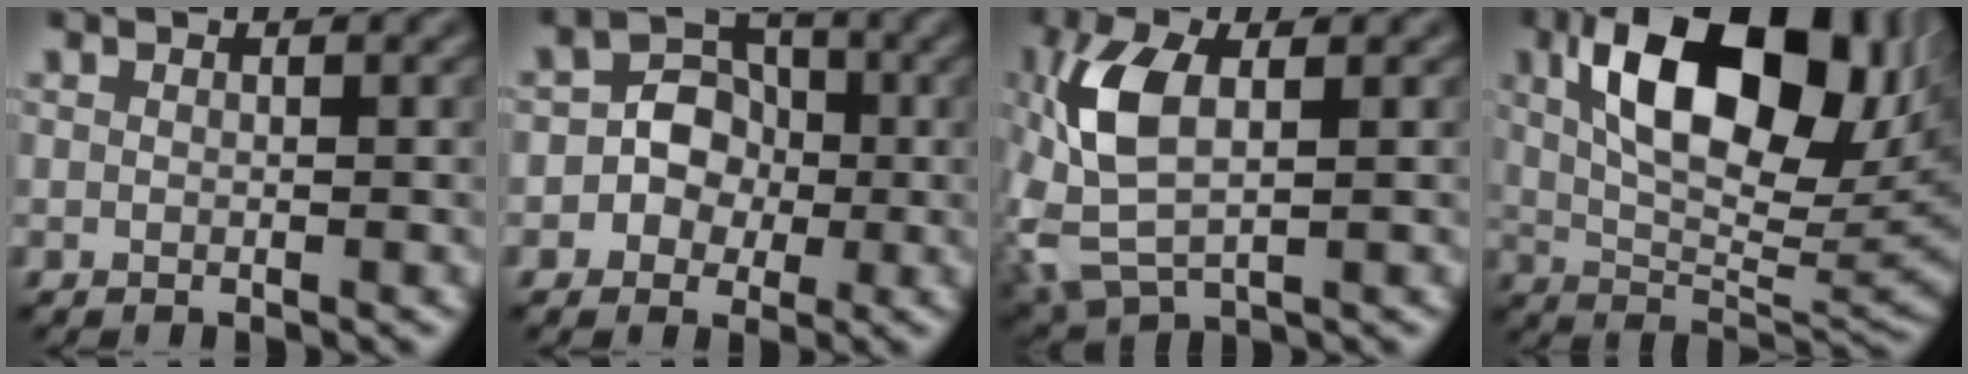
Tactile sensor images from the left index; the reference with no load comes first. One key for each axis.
{"total": 3.9, "fx": -0.6, "fy": 3.5, "fz": 1.7, "tx": 0.001, "ty": 0.002, "tz": -0.027}
{"total": 7.1, "fx": 0.2, "fy": 3.8, "fz": 6.0, "tx": -0.149, "ty": 0.004, "tz": 0.003}
{"total": 14.2, "fx": 4.3, "fy": 6.9, "fz": 11.7, "tx": -0.173, "ty": 0.008, "tz": 0.071}